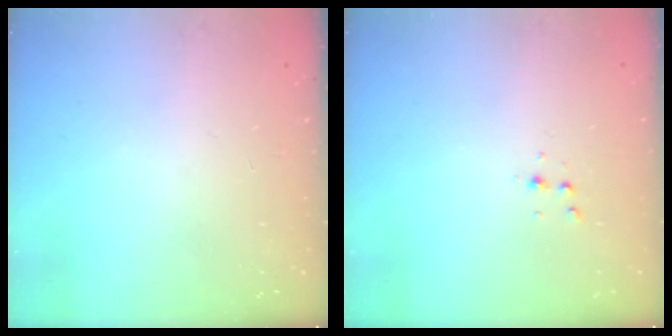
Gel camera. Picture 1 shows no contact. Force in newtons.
{"total": 3.6, "press": 3.5, "slide": 0.9}